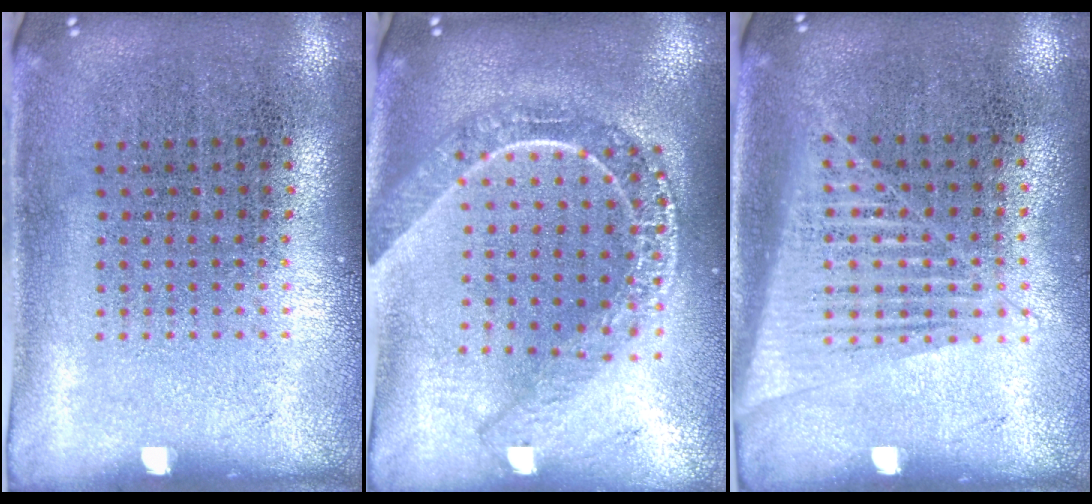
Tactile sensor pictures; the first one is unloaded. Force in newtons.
{"total": 2.2, "press": 1.9, "slide": 1.1}
{"total": 1.4, "press": 1.3, "slide": 0.5}